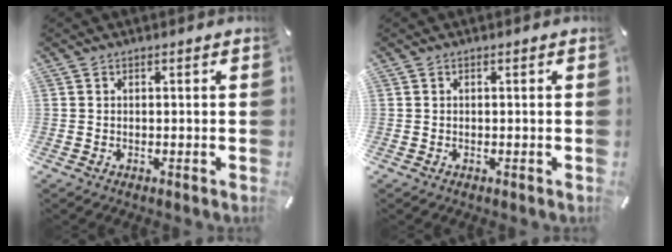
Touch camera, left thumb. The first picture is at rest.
{"total": 0.0}